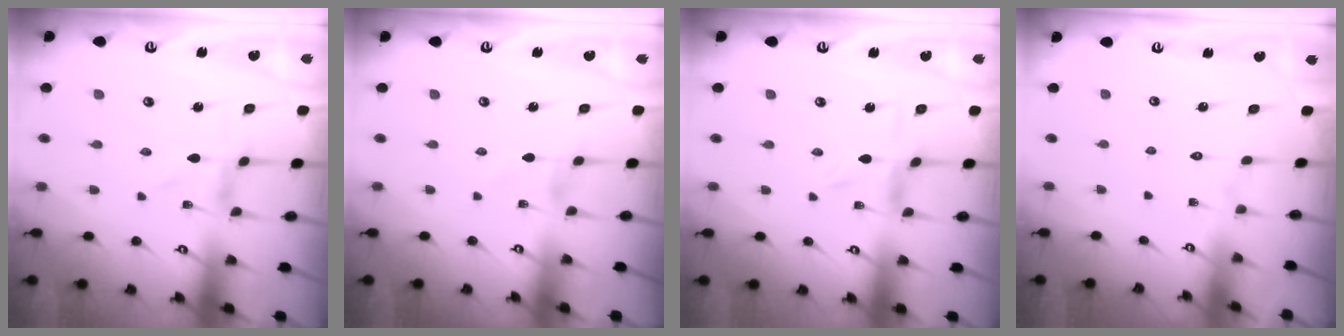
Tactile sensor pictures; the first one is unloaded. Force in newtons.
{"total": 0.0}
{"total": 2.6, "press": 2.5, "slide": 0.4}
{"total": 1.7, "press": 1.7, "slide": 0.1}